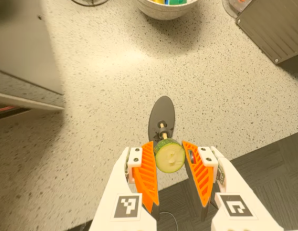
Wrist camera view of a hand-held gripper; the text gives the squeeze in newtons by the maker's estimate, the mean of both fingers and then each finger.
{"total": 8.0, "left": 7.4, "right": 8.5}